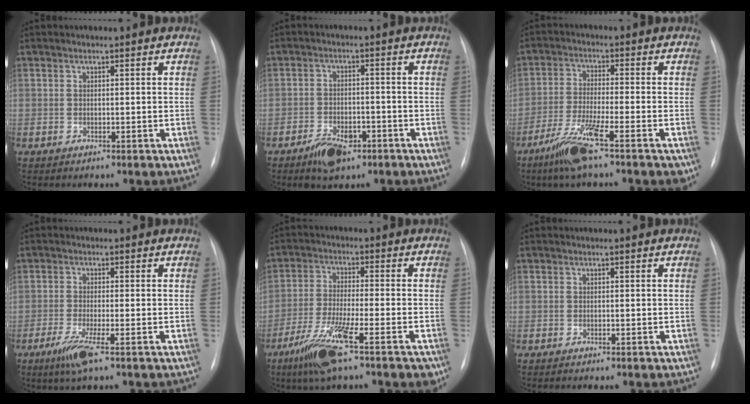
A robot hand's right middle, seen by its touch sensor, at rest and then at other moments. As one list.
[{"total": 5.5, "force": [-3.5, 2.9, 3.2], "torque": [-0.058, 0.001, -0.052]}, {"total": 9.7, "force": [-5.8, 0.6, 7.7], "torque": [-0.149, -0.023, -0.106]}, {"total": 4.3, "force": [-2.4, 0.0, 3.6], "torque": [-0.076, -0.015, -0.050]}, {"total": 11.6, "force": [-6.6, 0.9, 9.5], "torque": [-0.177, -0.028, -0.115]}, {"total": 0.0}]